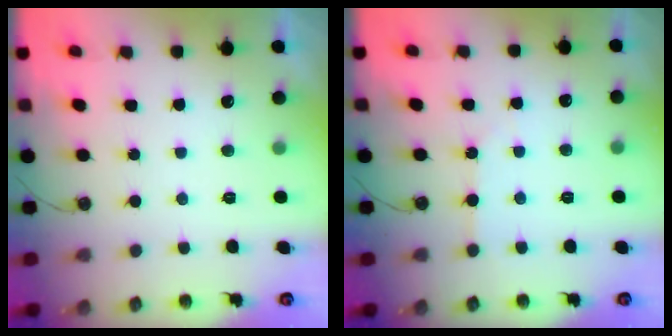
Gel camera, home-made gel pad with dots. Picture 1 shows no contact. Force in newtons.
{"total": 3.7, "press": 3.7, "slide": 0.6}